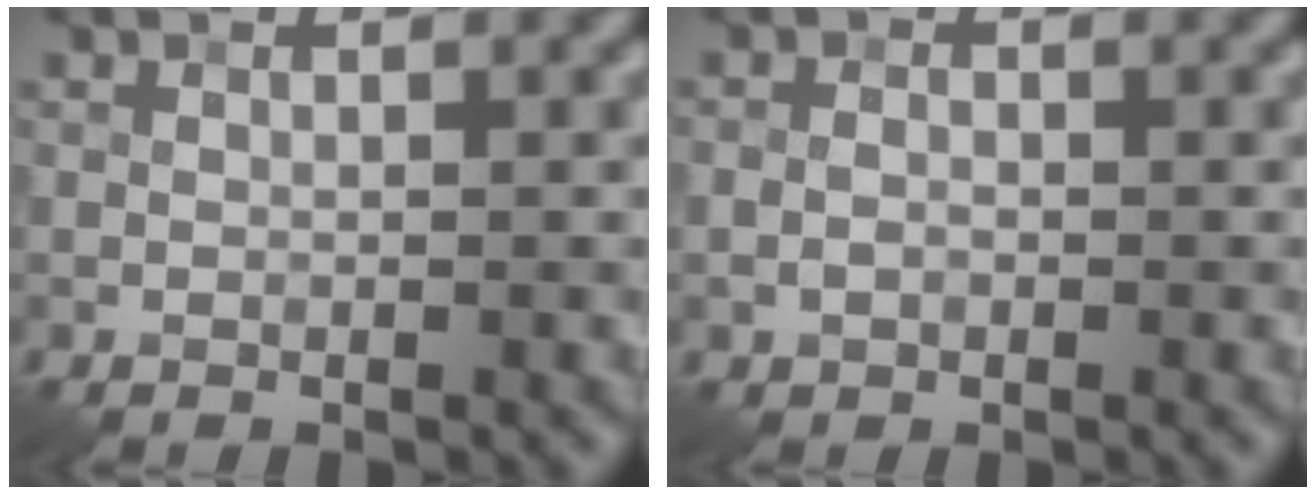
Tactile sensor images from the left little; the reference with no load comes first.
{"total": 1.2, "force": [-0.3, 0.9, 0.7], "torque": [-0.012, 0.001, -0.009]}